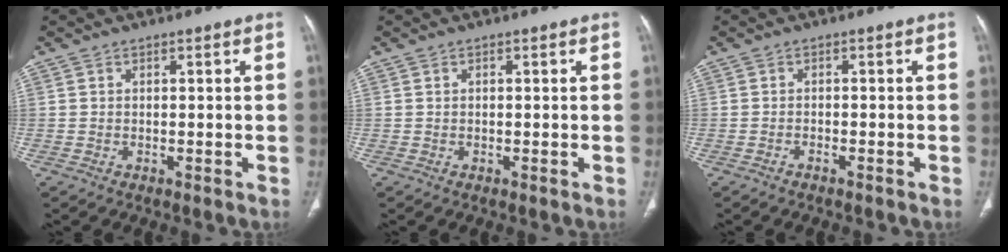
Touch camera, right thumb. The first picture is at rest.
{"total": 0.0}
{"total": 1.1, "force": [-0.9, 0.2, 0.6], "torque": [-0.017, 0.008, -0.009]}